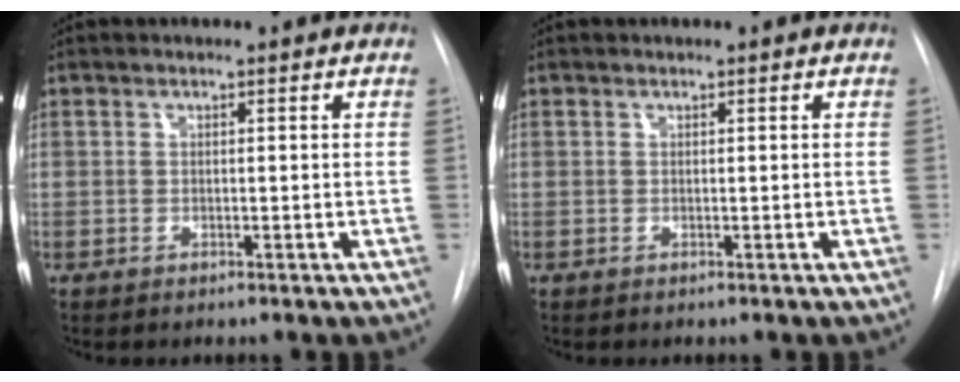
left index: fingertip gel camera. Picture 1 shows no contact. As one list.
[{"total": 0.0}]